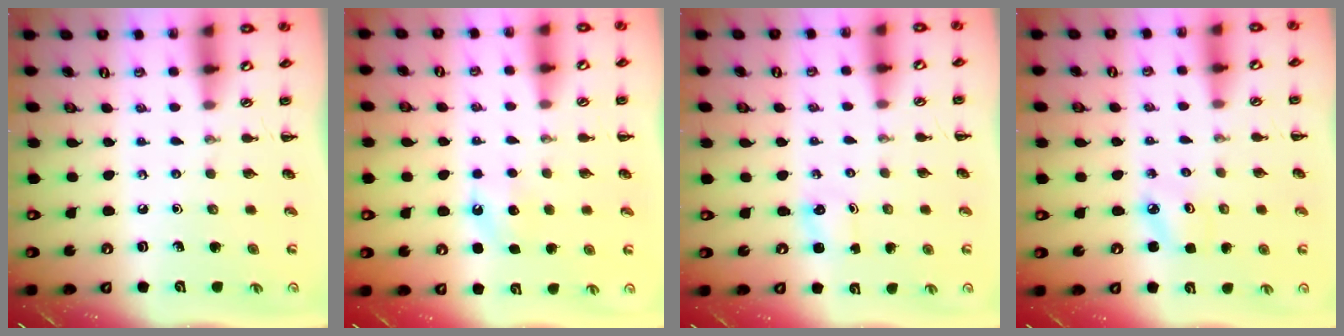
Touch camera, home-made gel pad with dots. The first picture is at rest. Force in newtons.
{"total": 6.9, "press": 6.6, "slide": 1.8}
{"total": 1.1, "press": 1.0, "slide": 0.1}
{"total": 2.6, "press": 2.5, "slide": 0.6}